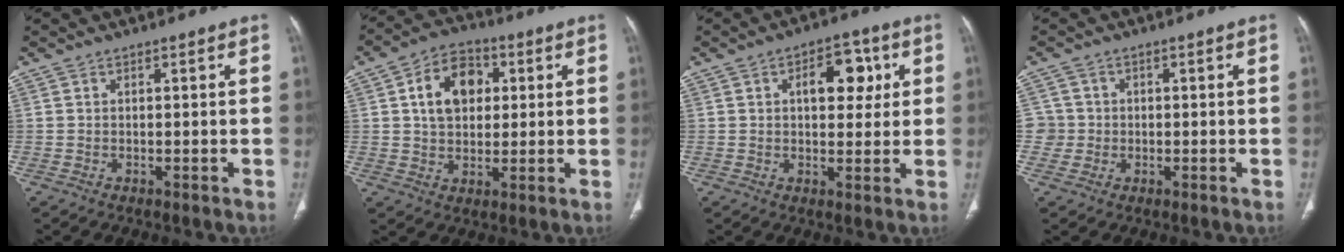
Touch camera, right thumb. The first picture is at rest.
{"total": 11.3, "force": [2.7, 8.1, 7.5], "torque": [-0.095, 0.007, 0.040]}
{"total": 9.0, "force": [2.6, 5.4, 6.8], "torque": [-0.057, 0.005, 0.034]}
{"total": 3.4, "force": [-0.3, 3.4, -0.1], "torque": [0.026, 0.010, -0.009]}